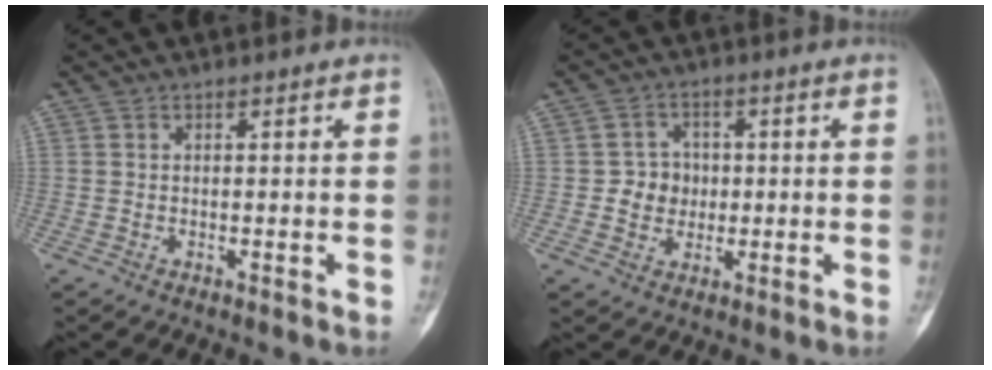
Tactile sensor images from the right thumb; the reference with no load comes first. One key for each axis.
{"total": 5.4, "fx": -0.1, "fy": 5.0, "fz": 1.9, "tx": 0.001, "ty": 0.009, "tz": -0.005}